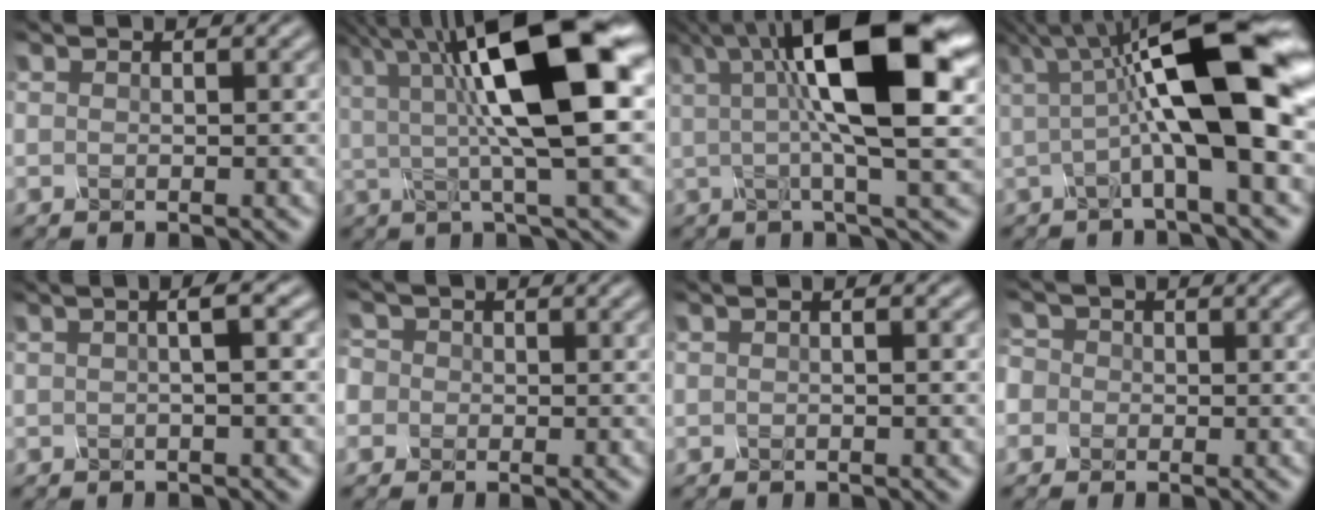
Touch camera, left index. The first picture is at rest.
{"total": 13.7, "force": [3.4, 3.7, 12.8], "torque": [-0.202, 0.016, 0.050]}
{"total": 12.0, "force": [3.3, 2.7, 11.2], "torque": [-0.171, 0.015, 0.051]}
{"total": 11.6, "force": [1.7, 2.7, 11.2], "torque": [-0.175, 0.017, 0.021]}
{"total": 2.9, "force": [0.5, 0.8, 2.7], "torque": [-0.031, 0.015, -0.002]}
{"total": 4.0, "force": [0.3, 3.7, 1.5], "torque": [-0.025, 0.034, -0.029]}
{"total": 1.1, "force": [0.3, 0.3, 1.0], "torque": [-0.017, 0.001, -0.002]}
{"total": 3.9, "force": [-0.2, 3.7, 1.3], "torque": [-0.021, 0.030, -0.043]}